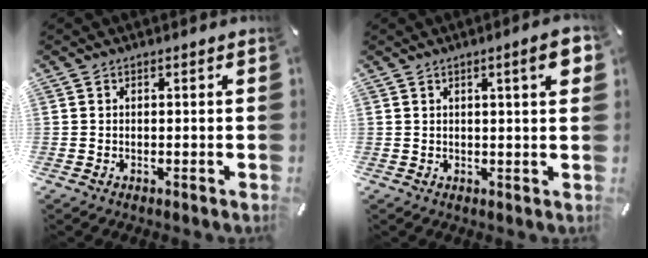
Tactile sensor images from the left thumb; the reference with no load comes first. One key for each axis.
{"total": 6.1, "fx": 2.1, "fy": 1.0, "fz": 5.6, "tx": -0.084, "ty": -0.003, "tz": 0.029}